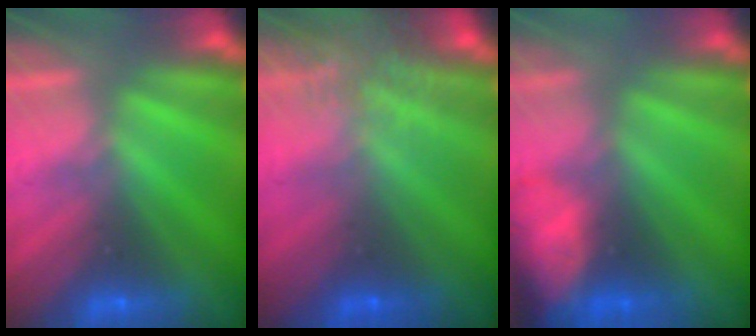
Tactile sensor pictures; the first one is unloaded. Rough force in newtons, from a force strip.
{"total": 7.6}
{"total": 6.4}